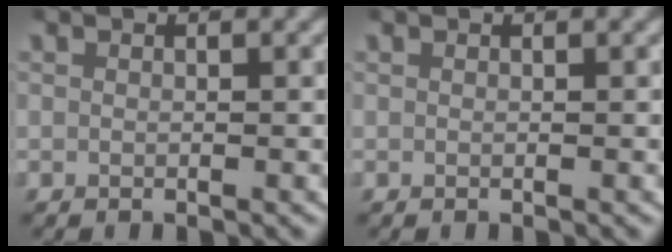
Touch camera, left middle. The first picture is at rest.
{"total": 0.0}